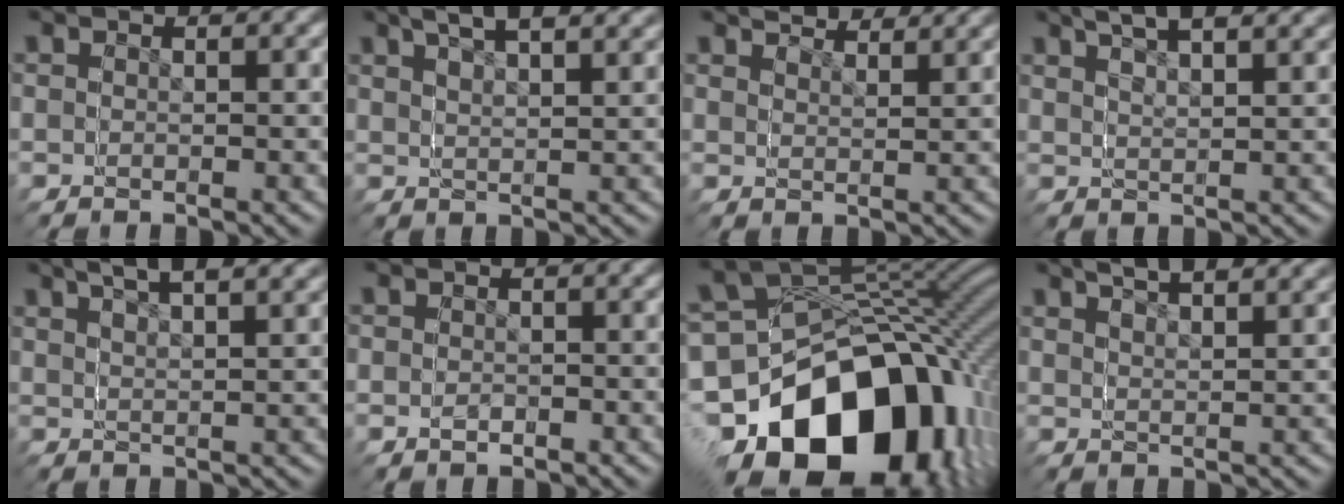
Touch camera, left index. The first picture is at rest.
{"total": 2.9, "force": [2.8, -0.2, 0.5], "torque": [-0.016, 0.015, 0.039]}
{"total": 2.7, "force": [2.7, 0.6, 0.4], "torque": [-0.004, 0.008, 0.040]}
{"total": 3.4, "force": [3.2, 0.6, 1.0], "torque": [-0.026, 0.012, 0.045]}
{"total": 2.9, "force": [2.8, 0.0, 0.9], "torque": [-0.022, 0.013, 0.039]}
{"total": 1.1, "force": [0.3, 0.6, -0.8], "torque": [0.003, -0.012, 0.008]}
{"total": 16.8, "force": [-6.9, 11.9, 9.7], "torque": [-0.176, -0.052, -0.085]}
{"total": 2.9, "force": [2.9, 0.3, 0.4], "torque": [-0.016, 0.011, 0.042]}